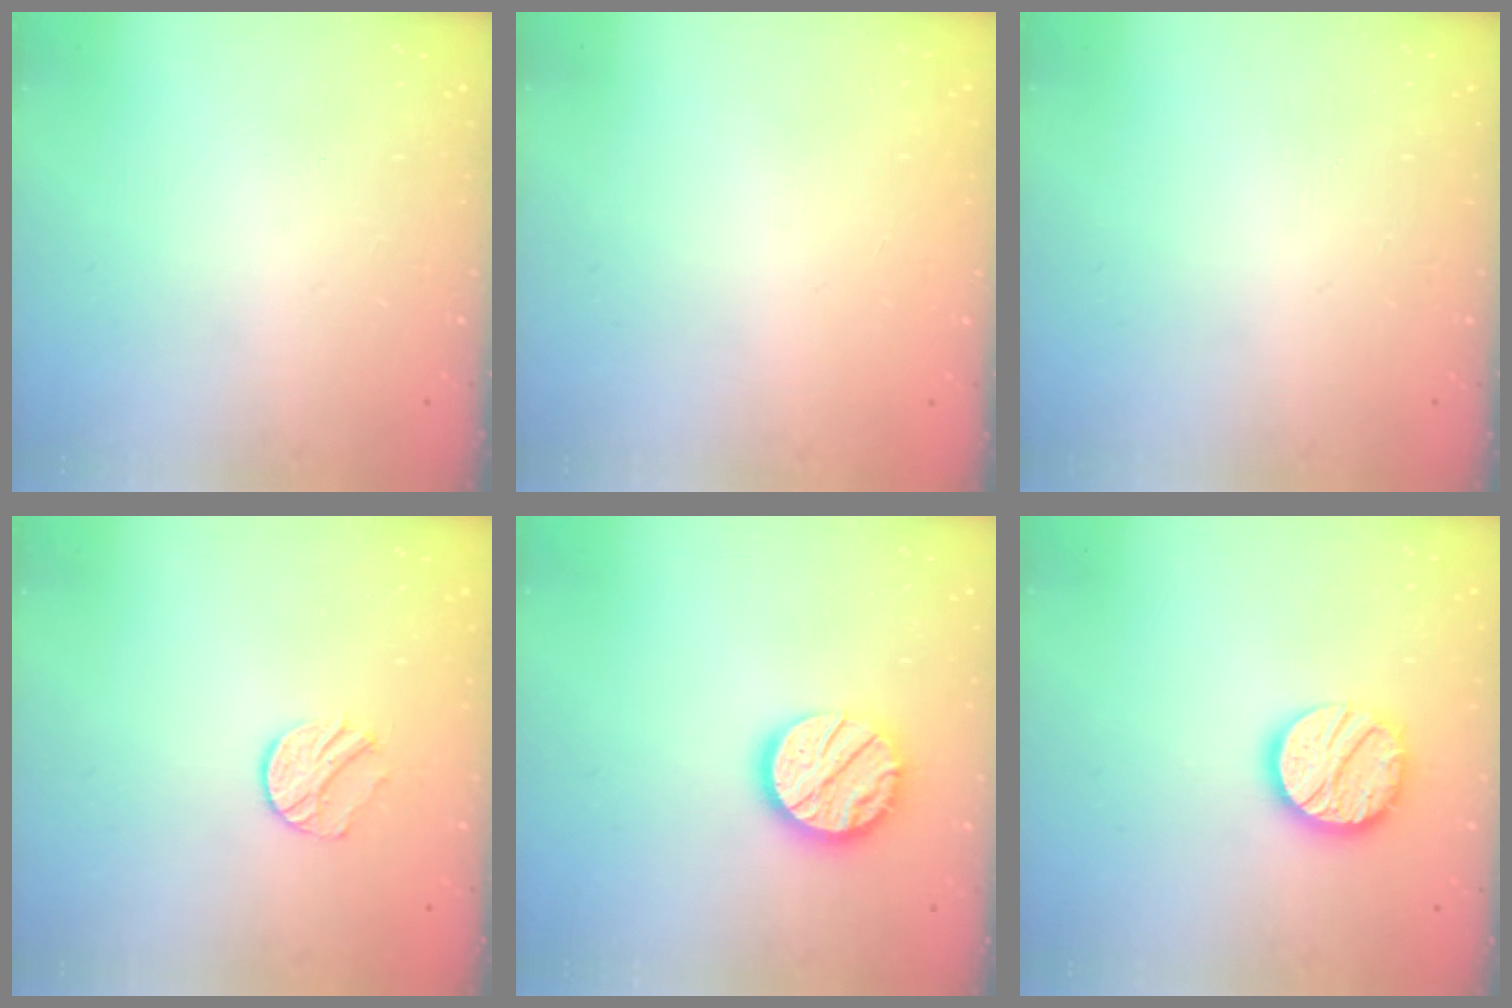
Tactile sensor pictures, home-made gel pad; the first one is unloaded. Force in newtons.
{"total": 0.6, "press": 0.5, "slide": 0.1}
{"total": 0.0}
{"total": 8.6, "press": 8.6, "slide": 0.1}
{"total": 14.8, "press": 14.8, "slide": 0.9}
{"total": 15.2, "press": 15.2, "slide": 1.2}